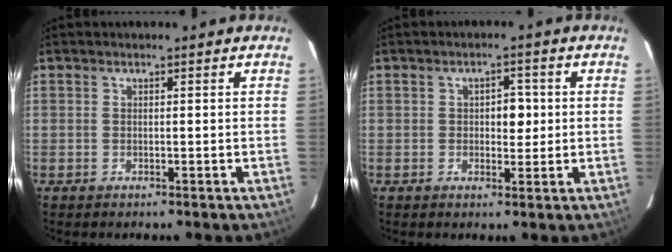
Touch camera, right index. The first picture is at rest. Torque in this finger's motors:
{"motor_torque": [0.21, 0.16, 0.03, 0.03]}